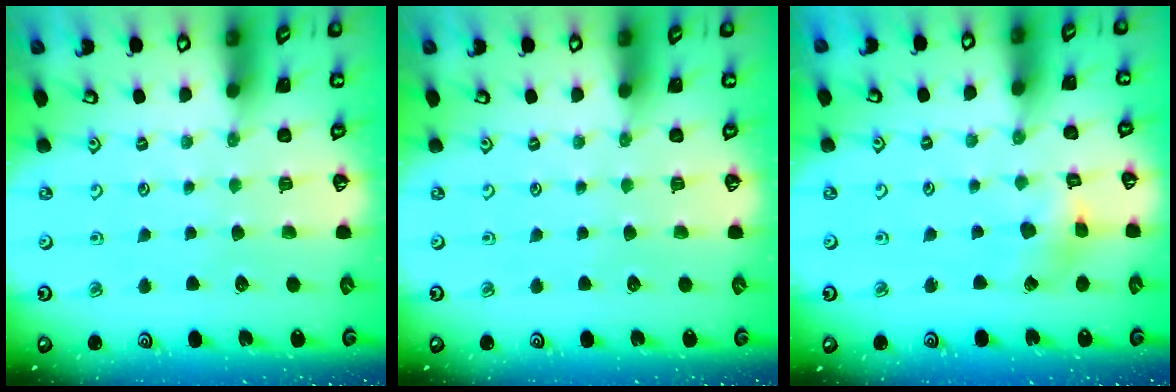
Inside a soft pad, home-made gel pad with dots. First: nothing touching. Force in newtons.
{"total": 0.0}
{"total": 5.4, "press": 5.4, "slide": 0.5}